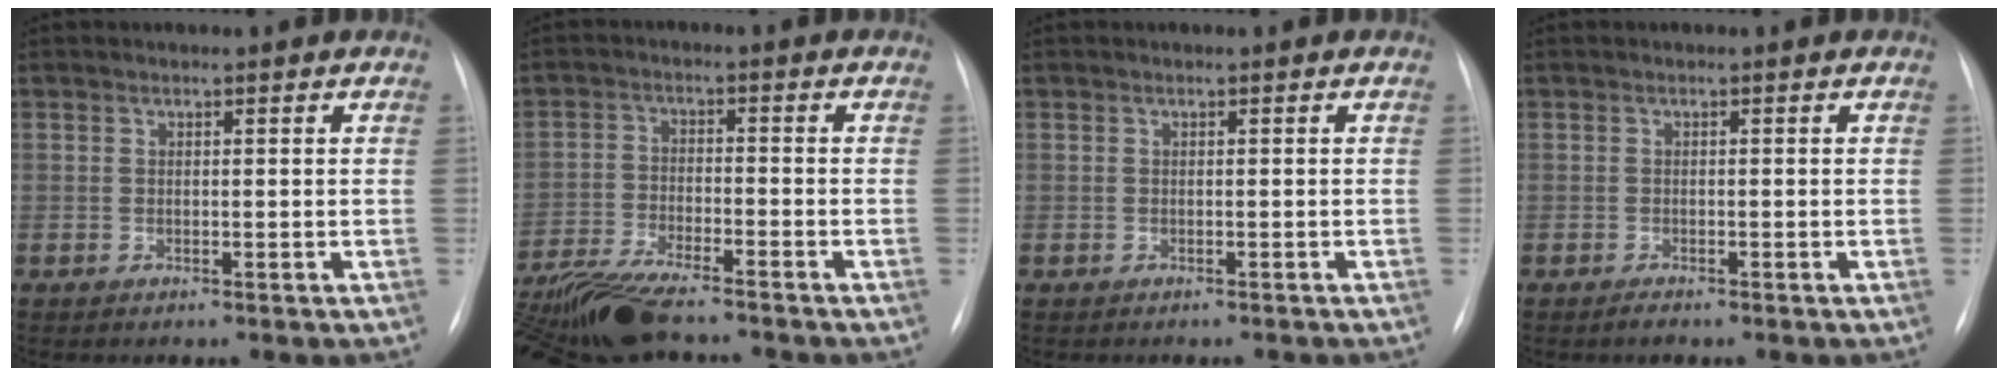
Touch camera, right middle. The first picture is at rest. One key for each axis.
{"total": 11.6, "fx": -9.8, "fy": 1.5, "fz": 6.0, "tx": -0.110, "ty": -0.030, "tz": -0.169}
{"total": 1.9, "fx": -1.8, "fy": 0.4, "fz": 0.7, "tx": -0.011, "ty": -0.004, "tz": -0.018}
{"total": 1.0, "fx": -0.9, "fy": 0.2, "fz": 0.5, "tx": -0.012, "ty": -0.002, "tz": -0.012}